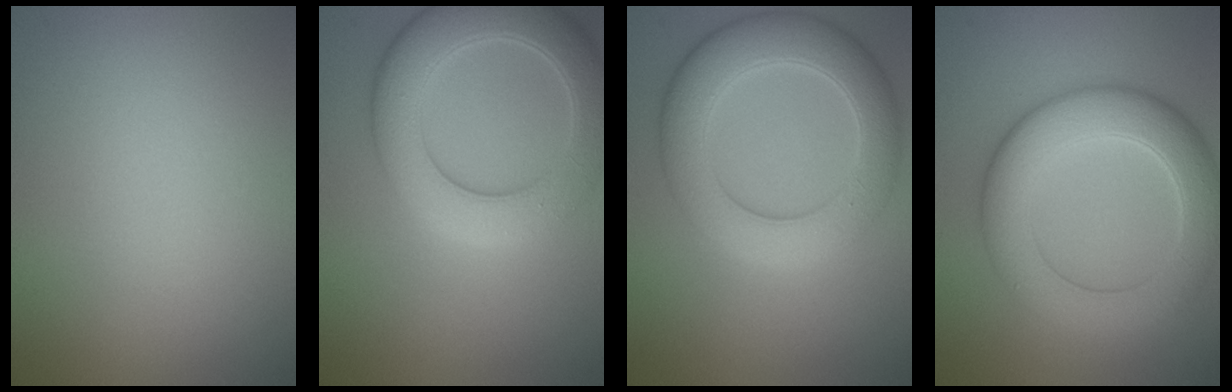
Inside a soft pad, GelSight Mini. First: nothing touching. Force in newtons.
{"total": 7.0, "press": 7.0, "slide": 0.7}
{"total": 7.0, "press": 7.0, "slide": 0.2}
{"total": 7.6, "press": 7.6, "slide": 0.4}